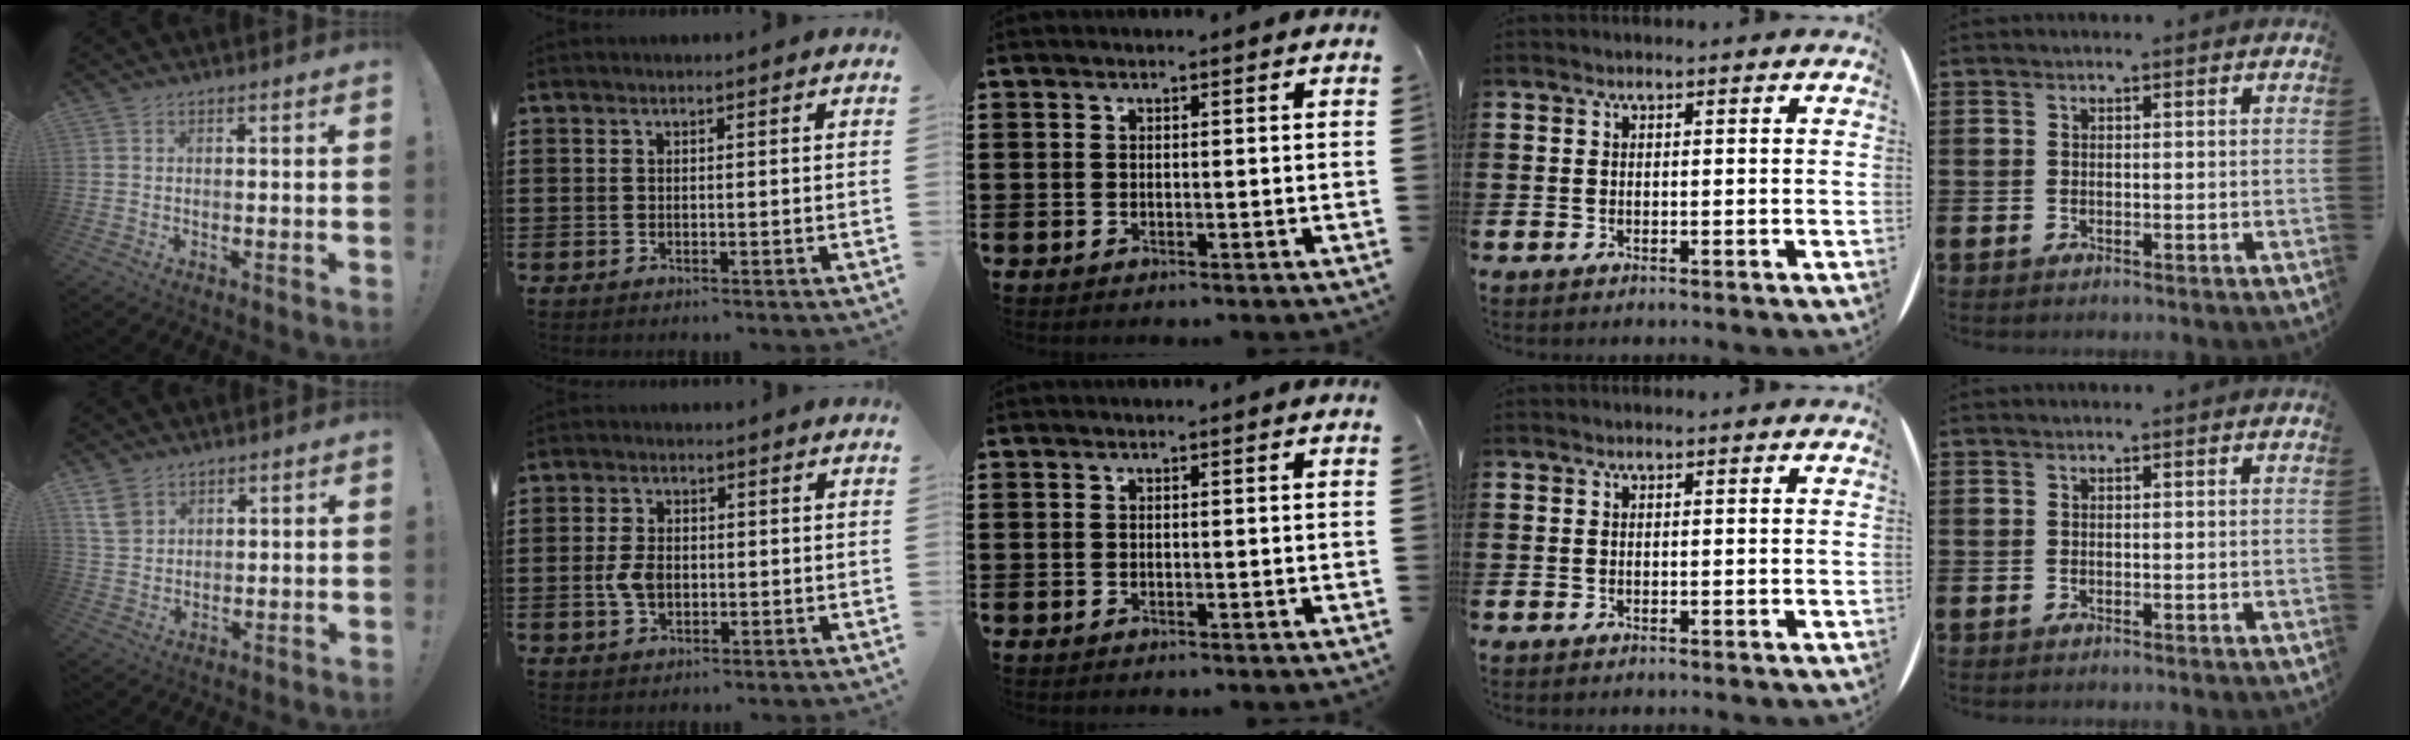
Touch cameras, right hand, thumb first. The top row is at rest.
{"thumb": {"total": 6.1, "force": [3.9, 4.0, 2.5], "torque": [-0.035, -0.017, 0.076]}, "index": {"total": 4.2, "force": [-0.5, 2.7, 3.1], "torque": [-0.075, 0.002, -0.013]}}